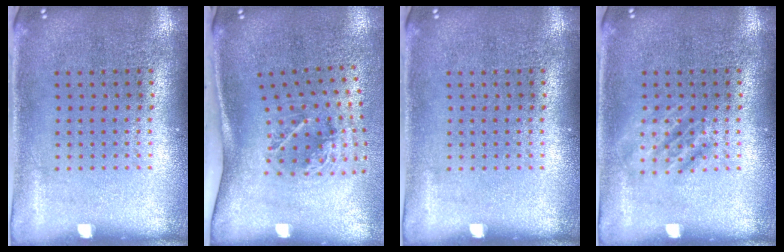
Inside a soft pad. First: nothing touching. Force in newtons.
{"total": 2.1, "press": 1.3, "slide": 1.7}
{"total": 0.0}
{"total": 1.6, "press": 1.6, "slide": 0.3}